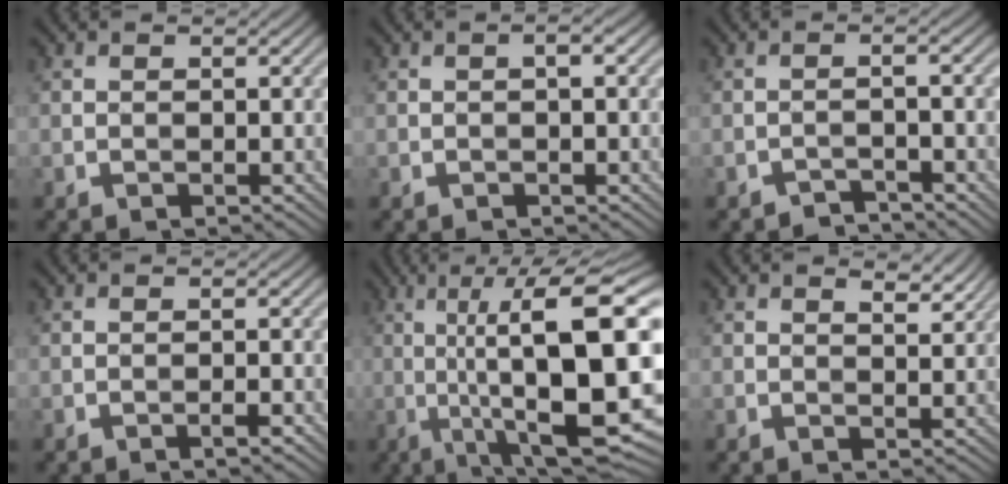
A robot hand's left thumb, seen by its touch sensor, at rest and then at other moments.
{"total": 1.5, "force": [-0.1, 0.2, 1.5], "torque": [-0.025, 0.004, -0.001]}
{"total": 2.2, "force": [-2.0, -0.1, 0.8], "torque": [-0.014, 0.009, -0.044]}
{"total": 1.0, "force": [-0.8, -0.2, 0.7], "torque": [-0.012, 0.006, -0.012]}
{"total": 18.0, "force": [-1.0, 4.8, 17.3], "torque": [-0.251, 0.017, -0.003]}
{"total": 2.6, "force": [2.0, 0.6, 1.5], "torque": [-0.028, -0.005, 0.039]}